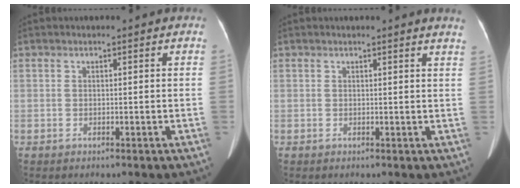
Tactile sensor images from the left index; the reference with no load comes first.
{"total": 3.1, "force": [2.9, -0.4, 1.0], "torque": [-0.014, -0.011, 0.014]}